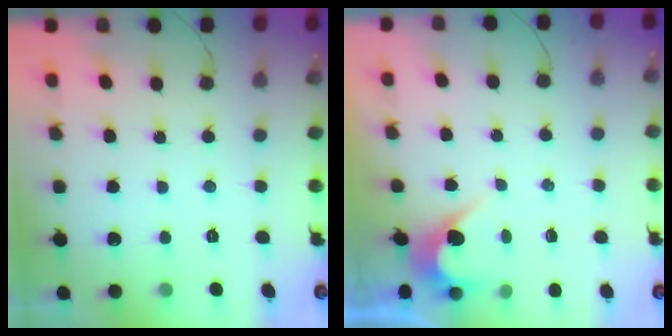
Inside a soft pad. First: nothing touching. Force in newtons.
{"total": 3.1, "press": 3.1, "slide": 0.1}